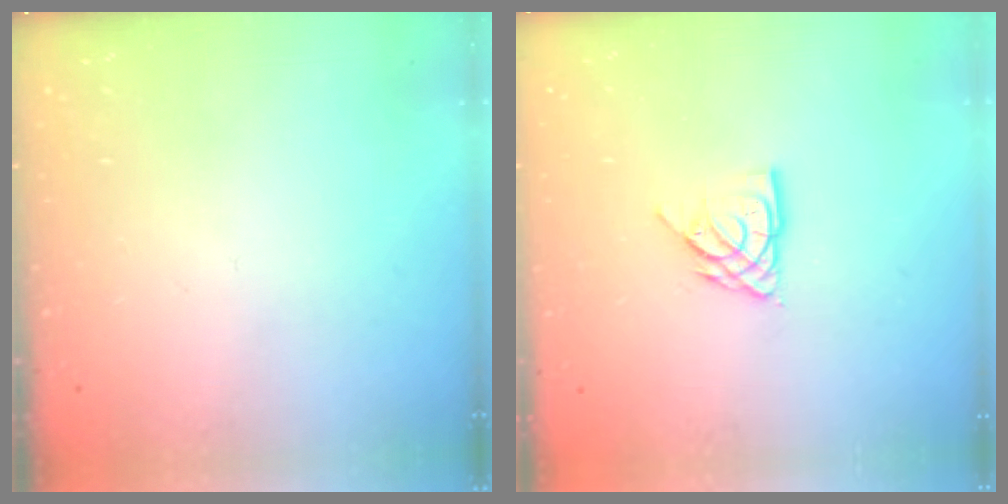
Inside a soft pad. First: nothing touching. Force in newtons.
{"total": 7.6, "press": 7.6, "slide": 0.5}